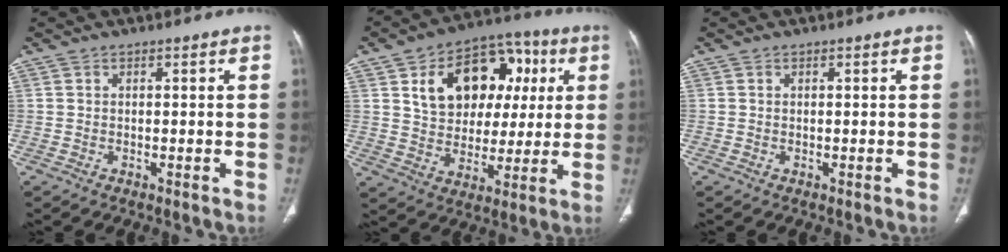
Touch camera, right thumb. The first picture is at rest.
{"total": 18.7, "force": [5.6, 13.5, 11.7], "torque": [-0.135, 0.016, 0.093]}
{"total": 0.0}